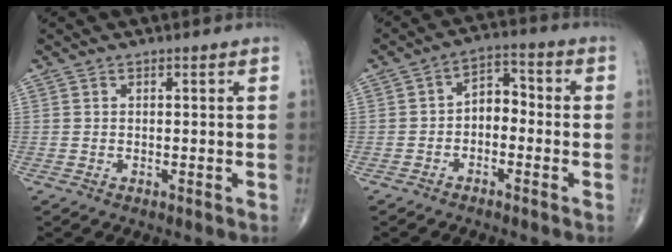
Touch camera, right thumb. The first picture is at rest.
{"total": 5.5, "force": [-1.4, 3.6, 3.9], "torque": [-0.042, 0.035, -0.037]}